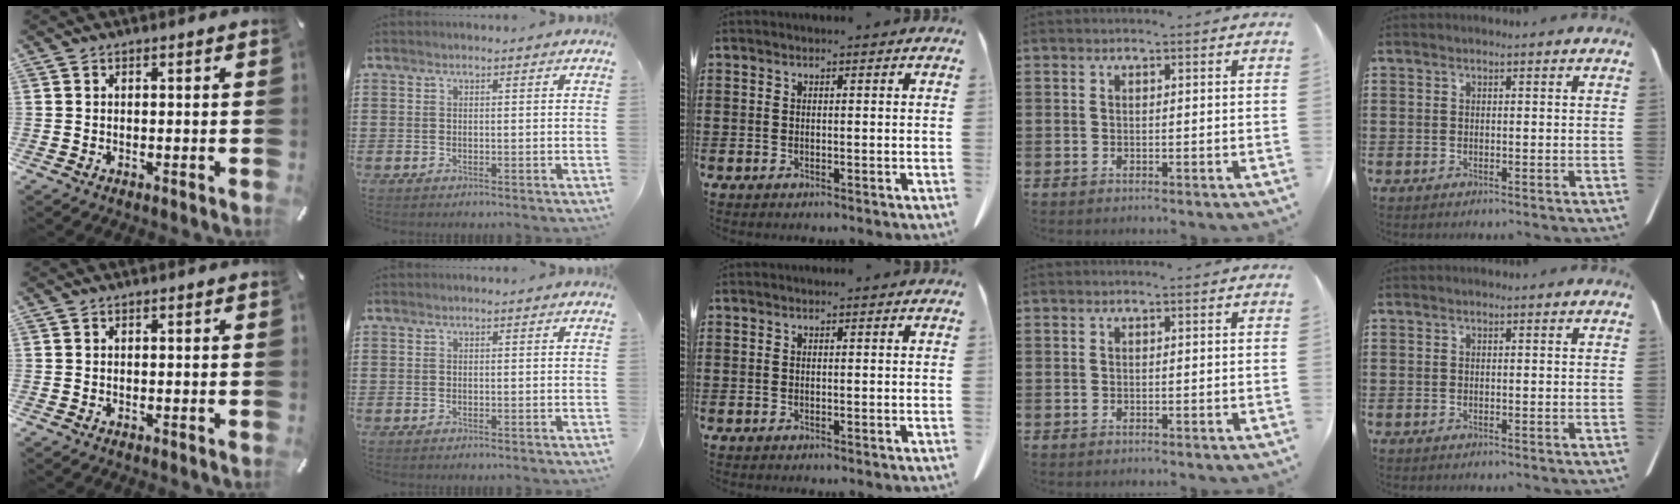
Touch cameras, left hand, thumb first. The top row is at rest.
{}